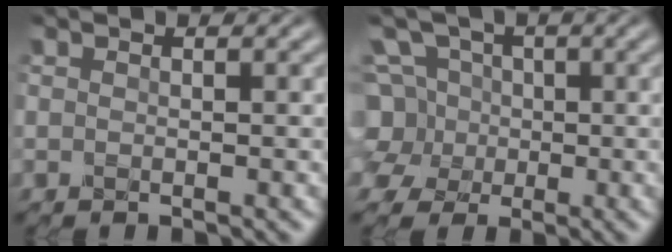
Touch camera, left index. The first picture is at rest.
{"total": 8.2, "force": [0.5, 7.3, 3.6], "torque": [-0.089, 0.041, -0.037]}